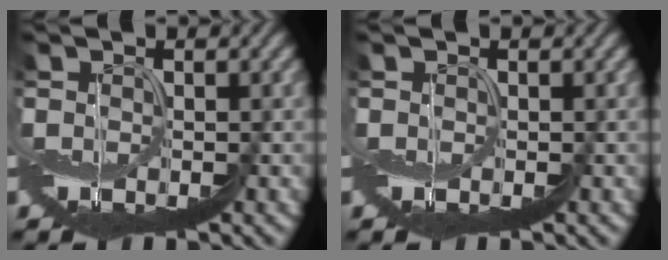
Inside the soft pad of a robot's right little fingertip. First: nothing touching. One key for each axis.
{"total": 0.0}